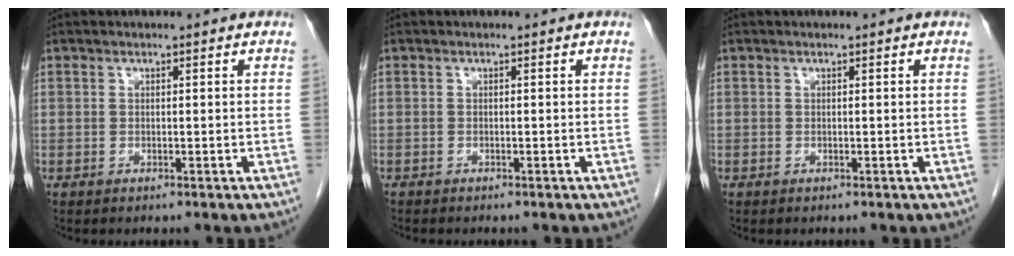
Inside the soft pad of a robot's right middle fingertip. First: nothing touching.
{"total": 0.8, "force": [-0.7, 0.2, 0.2], "torque": [-0.007, 0.000, -0.012]}
{"total": 0.0}